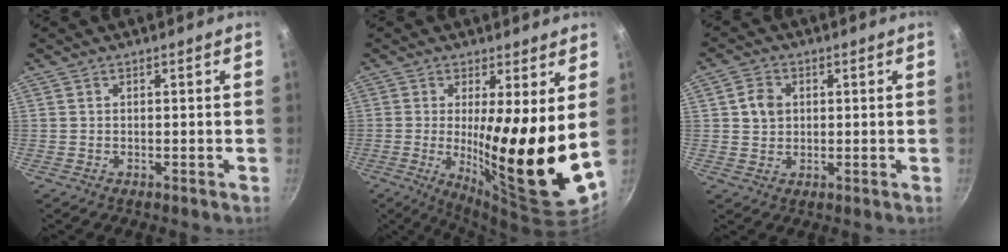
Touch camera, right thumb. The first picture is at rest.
{"total": 16.8, "force": [1.1, 2.8, 16.5], "torque": [-0.255, -0.039, 0.020]}
{"total": 4.5, "force": [0.9, 3.7, 2.3], "torque": [-0.023, 0.004, 0.015]}